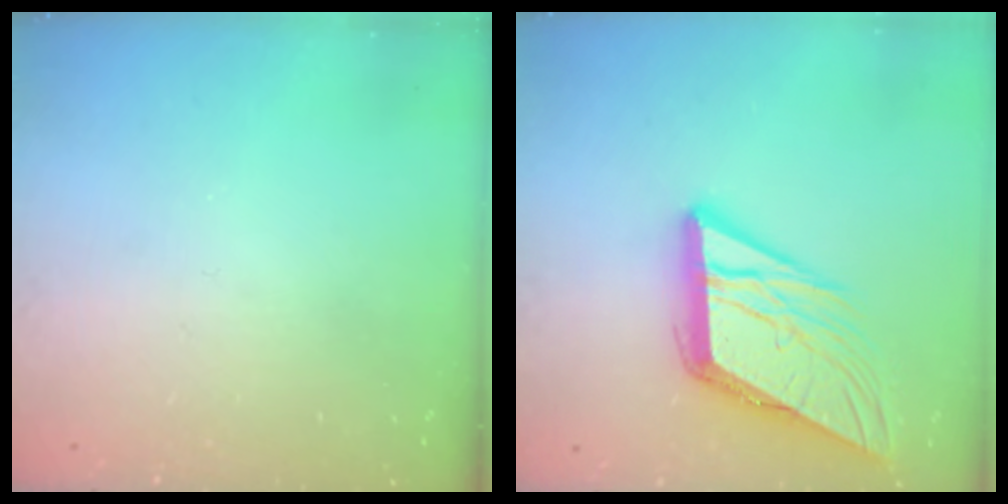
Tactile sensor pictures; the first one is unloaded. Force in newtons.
{"total": 15.2, "press": 15.0, "slide": 2.6}